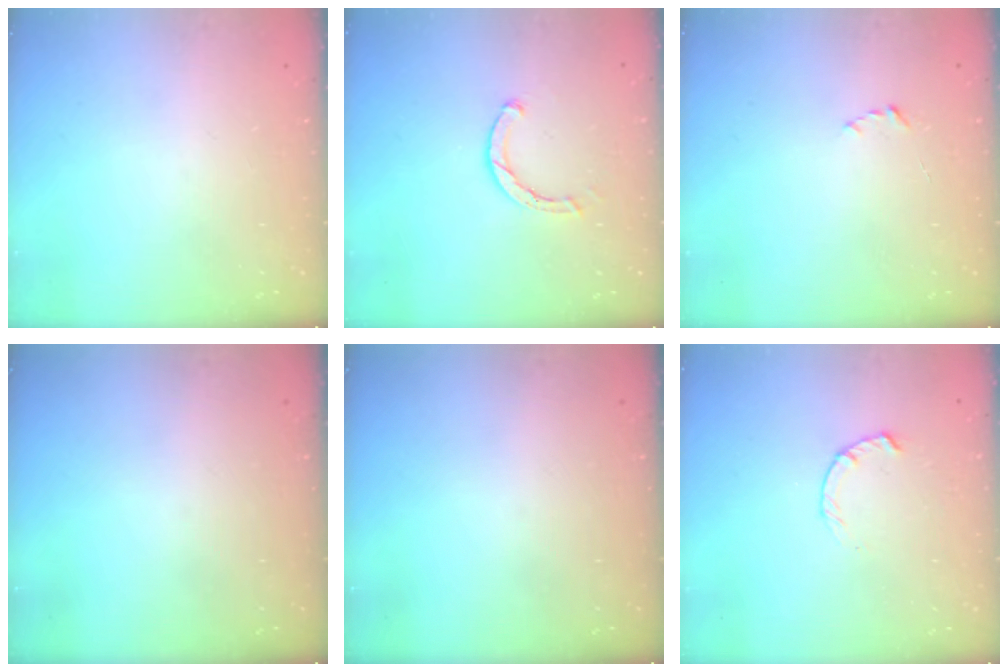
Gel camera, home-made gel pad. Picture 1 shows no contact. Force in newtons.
{"total": 1.6, "press": 1.6, "slide": 0.2}
{"total": 2.2, "press": 2.1, "slide": 0.3}
{"total": 0.0}
{"total": 0.0}
{"total": 1.8, "press": 1.8, "slide": 0.3}